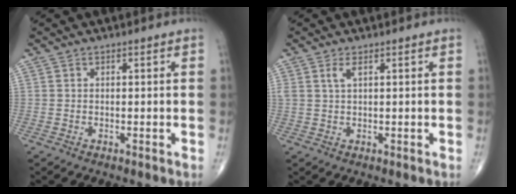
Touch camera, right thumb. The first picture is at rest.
{"total": 1.8, "force": [0.8, 0.5, 1.5], "torque": [-0.038, 0.003, 0.021]}